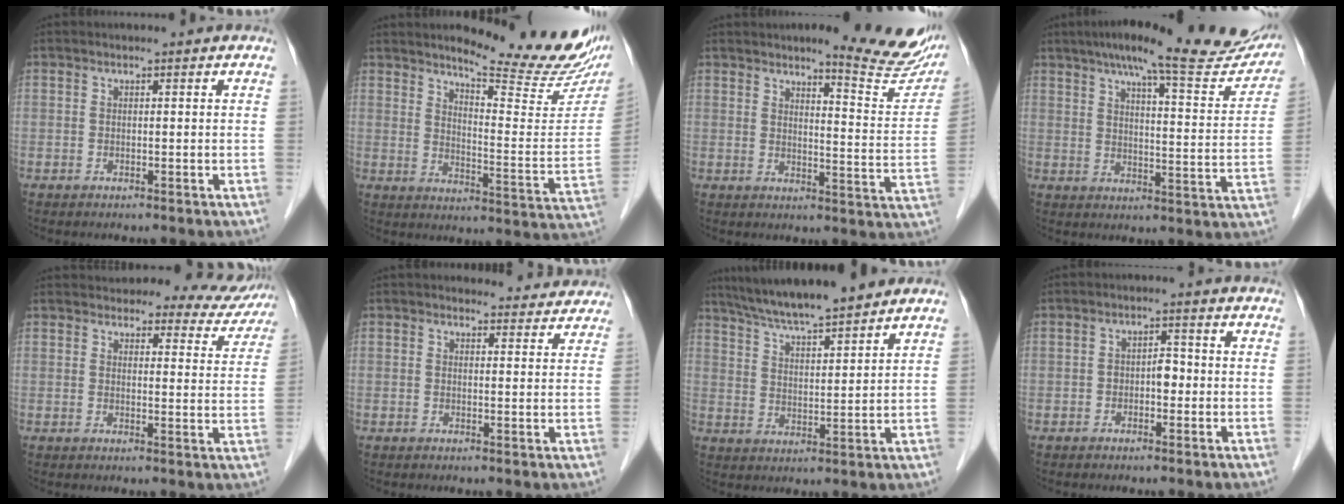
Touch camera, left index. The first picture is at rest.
{"total": 19.5, "force": [17.0, 2.6, 9.2], "torque": [-0.120, -0.070, 0.209]}
{"total": 13.1, "force": [11.3, 1.5, 6.3], "torque": [-0.068, -0.043, 0.124]}
{"total": 22.4, "force": [19.1, 2.9, 11.4], "torque": [-0.158, -0.012, 0.237]}
{"total": 15.1, "force": [14.1, 4.4, 3.1], "torque": [-0.010, -0.009, 0.147]}
{"total": 6.2, "force": [5.9, 1.7, 0.3], "torque": [0.012, 0.001, 0.052]}
{"total": 12.9, "force": [11.2, 0.7, 6.5], "torque": [-0.112, 0.019, 0.185]}
{"total": 2.6, "force": [-0.6, 1.4, 2.1], "torque": [-0.028, 0.009, -0.010]}